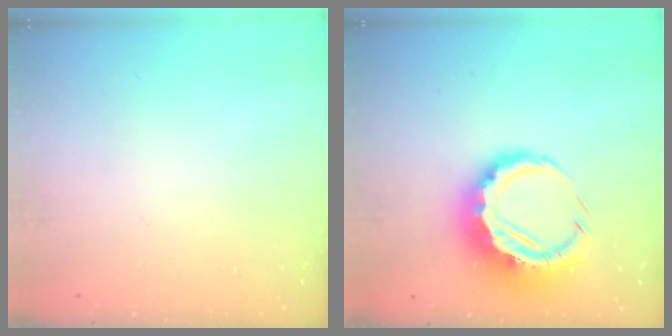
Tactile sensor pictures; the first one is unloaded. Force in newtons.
{"total": 11.3, "press": 11.0, "slide": 2.2}